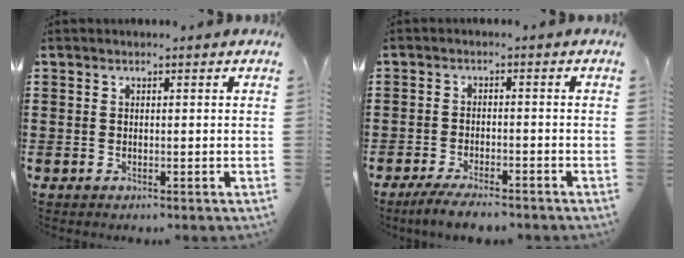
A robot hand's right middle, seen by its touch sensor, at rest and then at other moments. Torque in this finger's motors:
{"motor_torque": [2.14, 0.00, 0.21, 0.09]}